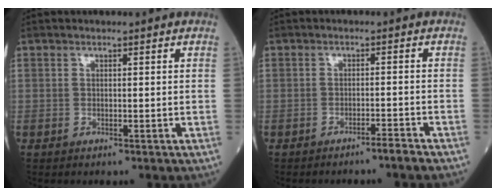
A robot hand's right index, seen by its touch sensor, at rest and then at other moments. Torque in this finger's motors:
{"motor_torque": [-0.12, -0.06, -0.06, 0.00]}